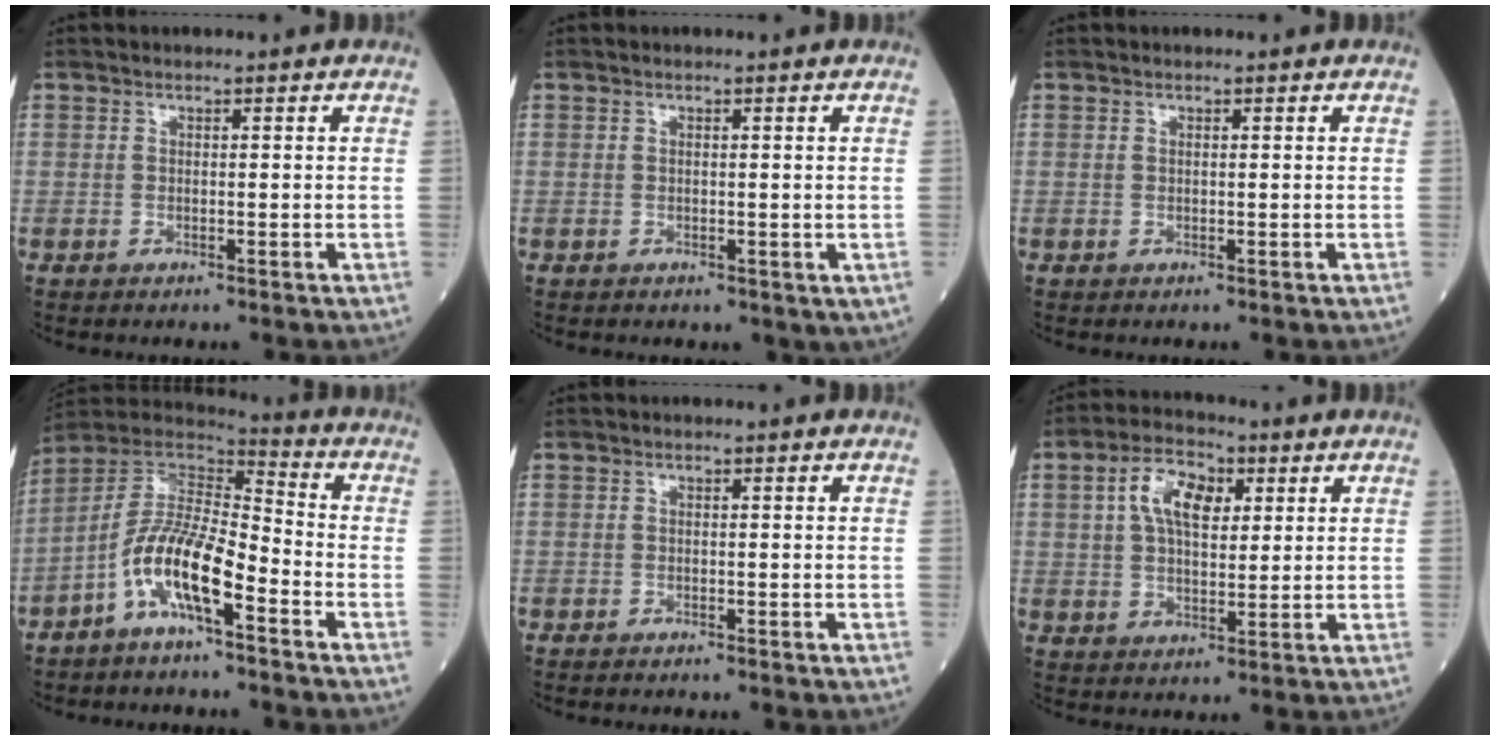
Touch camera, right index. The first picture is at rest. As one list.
[{"total": 1.4, "force": [0.0, 1.1, 0.9], "torque": [-0.013, -0.002, 0.007]}, {"total": 0.0}, {"total": 11.3, "force": [-5.7, 2.5, 9.5], "torque": [-0.189, 0.010, -0.112]}, {"total": 1.0, "force": [-0.9, 0.2, 0.4], "torque": [-0.009, -0.002, -0.013]}, {"total": 8.2, "force": [2.6, 4.2, 6.6], "torque": [-0.125, 0.020, 0.046]}]